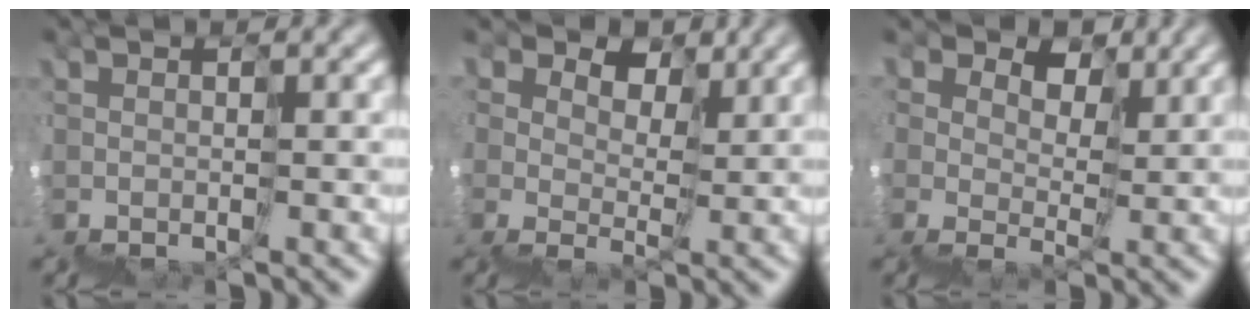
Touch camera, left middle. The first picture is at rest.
{"total": 4.8, "force": [3.2, 3.4, 1.2], "torque": [-0.006, 0.019, 0.067]}
{"total": 4.9, "force": [3.1, 3.5, 1.3], "torque": [-0.008, 0.017, 0.064]}